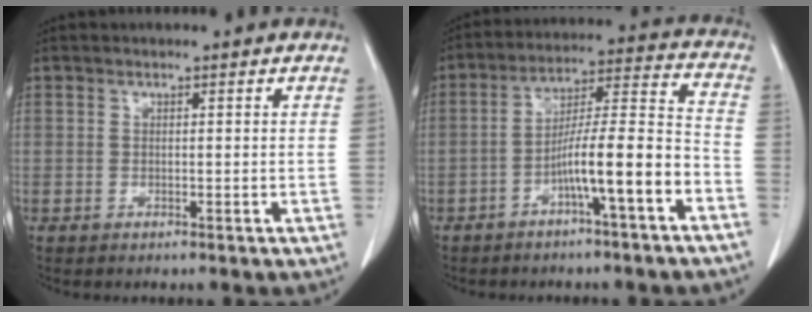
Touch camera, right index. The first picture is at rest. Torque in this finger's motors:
{"motor_torque": [1.37, -0.77, 0.84, 0.21]}